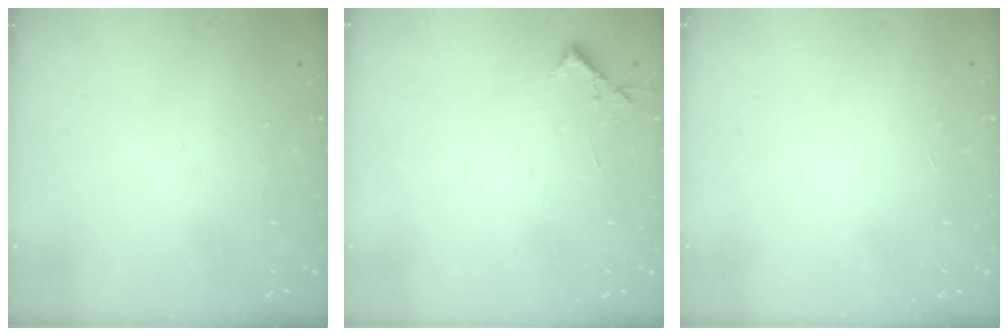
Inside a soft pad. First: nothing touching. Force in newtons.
{"total": 3.6, "press": 3.6, "slide": 0.5}
{"total": 1.7, "press": 1.7, "slide": 0.1}